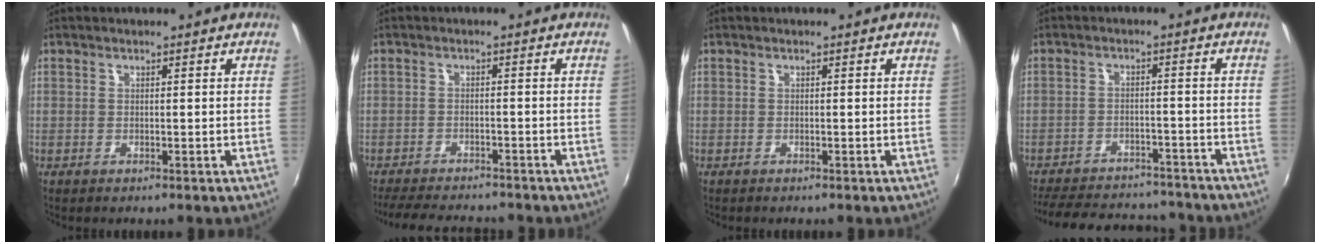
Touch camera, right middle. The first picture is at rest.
{"total": 10.3, "force": [-9.3, 2.5, 3.8], "torque": [-0.098, -0.010, -0.144]}
{"total": 0.0}
{"total": 20.2, "force": [-17.5, 7.0, 7.5], "torque": [-0.169, 0.008, -0.232]}